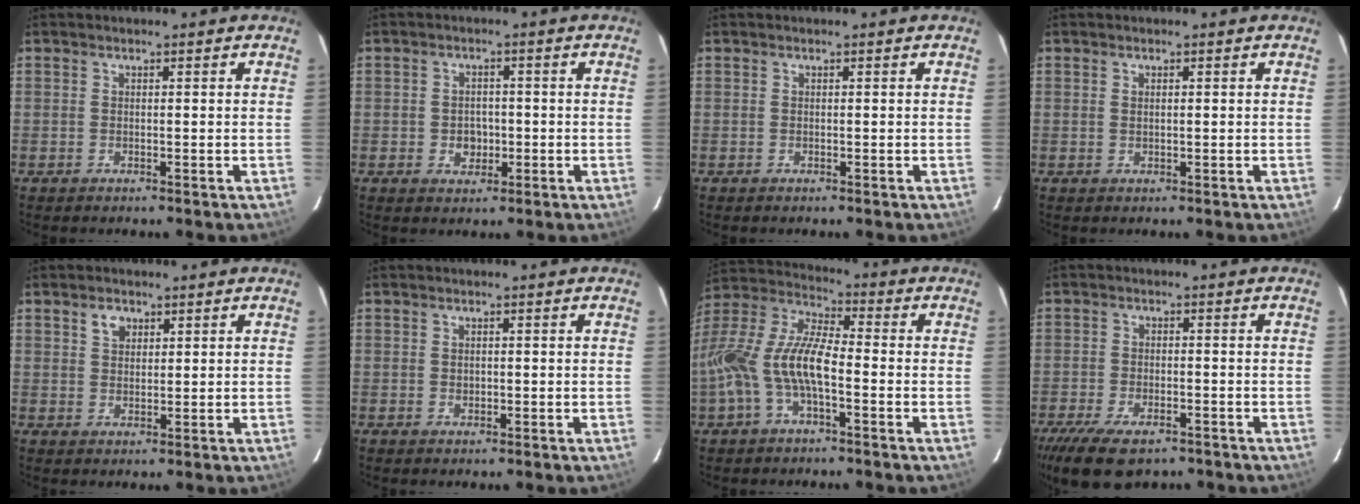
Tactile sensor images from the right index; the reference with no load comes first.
{"total": 3.6, "force": [-0.8, 3.1, 1.7], "torque": [-0.032, 0.007, -0.006]}
{"total": 0.0}
{"total": 0.7, "force": [0.2, 0.3, 0.6], "torque": [-0.011, 0.002, 0.004]}
{"total": 2.9, "force": [1.5, 2.1, 1.3], "torque": [-0.018, 0.009, 0.029]}
{"total": 0.7, "force": [0.0, 0.7, 0.3], "torque": [-0.002, 0.002, 0.001]}
{"total": 14.6, "force": [-4.1, 5.2, 13.0], "torque": [-0.271, 0.006, -0.085]}
{"total": 12.3, "force": [-8.6, 5.2, 7.0], "torque": [-0.165, -0.033, -0.144]}